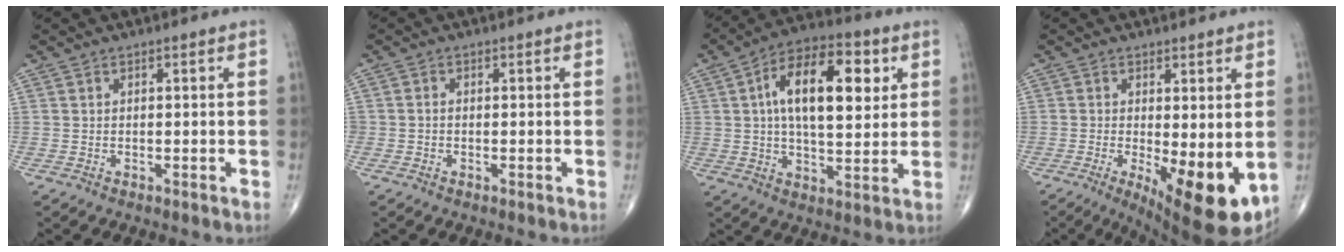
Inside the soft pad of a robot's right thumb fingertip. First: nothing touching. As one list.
[{"total": 0.8, "force": [-0.2, 0.6, 0.5], "torque": [-0.004, 0.002, -0.005]}, {"total": 17.3, "force": [4.3, 8.3, 14.5], "torque": [-0.213, 0.006, 0.064]}, {"total": 12.7, "force": [-2.6, 4.3, 11.6], "torque": [-0.166, -0.028, -0.024]}]